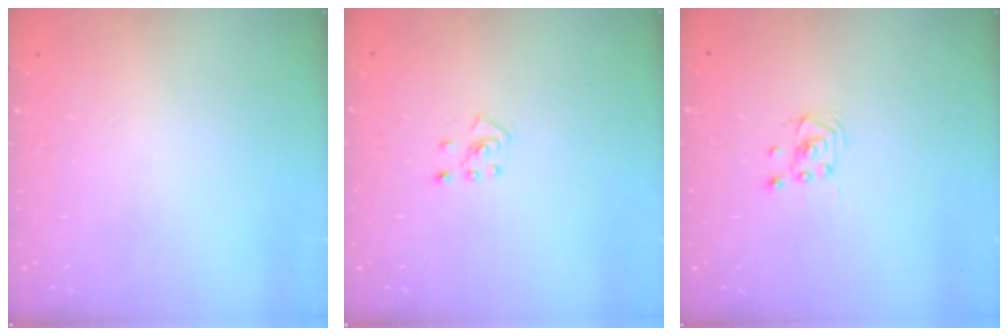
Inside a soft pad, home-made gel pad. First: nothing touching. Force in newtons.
{"total": 4.2, "press": 4.1, "slide": 0.7}
{"total": 2.6, "press": 2.6, "slide": 0.3}